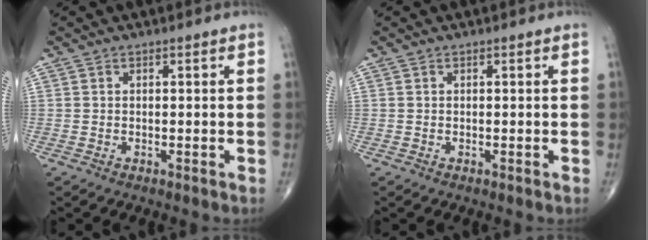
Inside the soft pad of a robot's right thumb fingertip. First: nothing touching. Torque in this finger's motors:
{"motor_torque": [-0.17, -0.17, 0.00, 0.00, 0.00]}